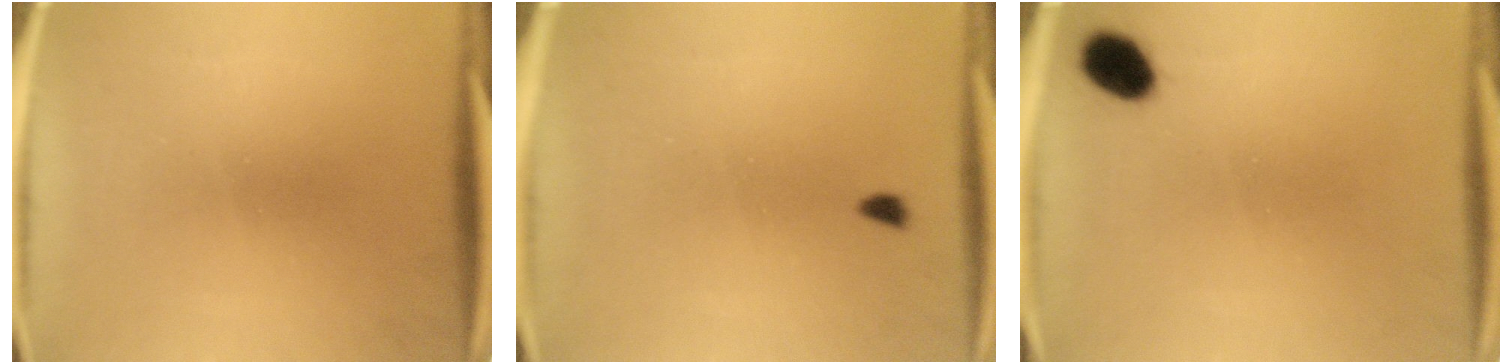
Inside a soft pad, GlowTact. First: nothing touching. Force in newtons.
{"total": 1.1}
{"total": 5.4}